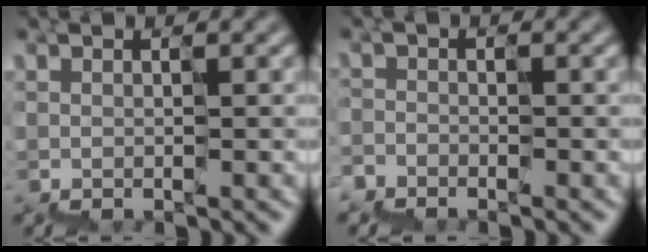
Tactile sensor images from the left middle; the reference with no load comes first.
{"total": 2.2, "force": [-1.8, -0.4, -1.1], "torque": [0.020, -0.010, -0.045]}